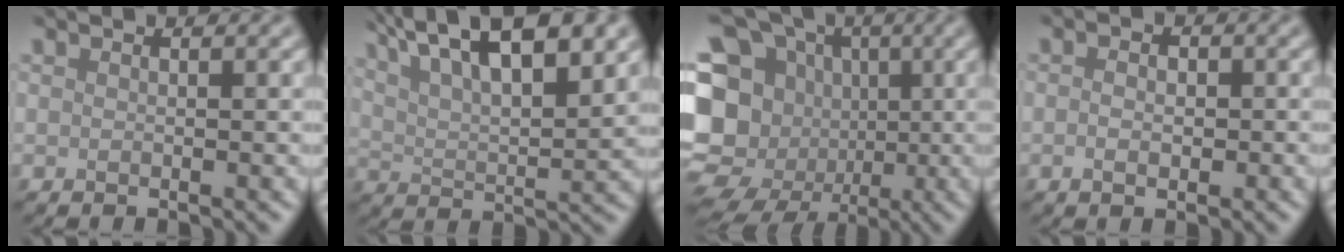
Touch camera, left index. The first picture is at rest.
{"total": 12.7, "force": [8.1, 4.2, 8.8], "torque": [-0.128, 0.037, 0.093]}
{"total": 17.8, "force": [-4.5, 15.3, 8.0], "torque": [-0.176, 0.000, -0.089]}
{"total": 2.3, "force": [-0.1, 1.5, 1.7], "torque": [-0.012, 0.003, -0.011]}